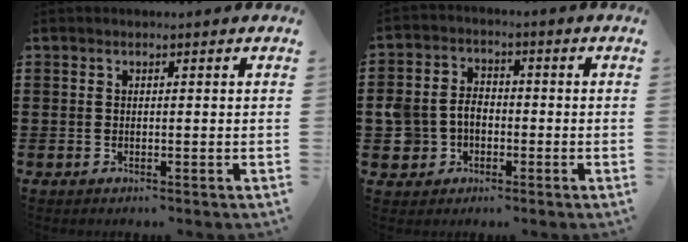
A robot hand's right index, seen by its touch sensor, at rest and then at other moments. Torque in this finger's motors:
{"motor_torque": [0.31, 0.01, 0.17, 0.09]}